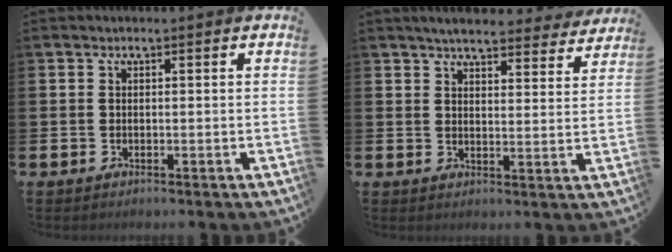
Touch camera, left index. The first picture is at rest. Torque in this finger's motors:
{"motor_torque": [1.05, -1.09, 0.46, 0.09]}